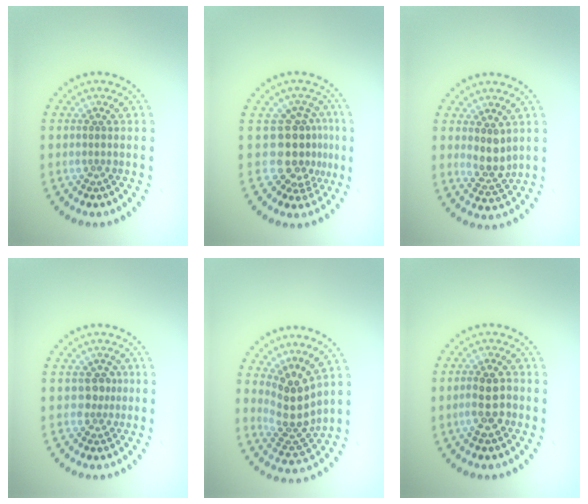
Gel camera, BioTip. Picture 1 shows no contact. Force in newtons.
{"total": 4.2, "press": 3.1, "slide": 2.8}
{"total": 2.4, "press": 2.1, "slide": 1.3}
{"total": 1.5, "press": 1.1, "slide": 1.0}
{"total": 3.8, "press": 2.6, "slide": 2.8}
{"total": 2.8, "press": 2.8, "slide": 0.4}